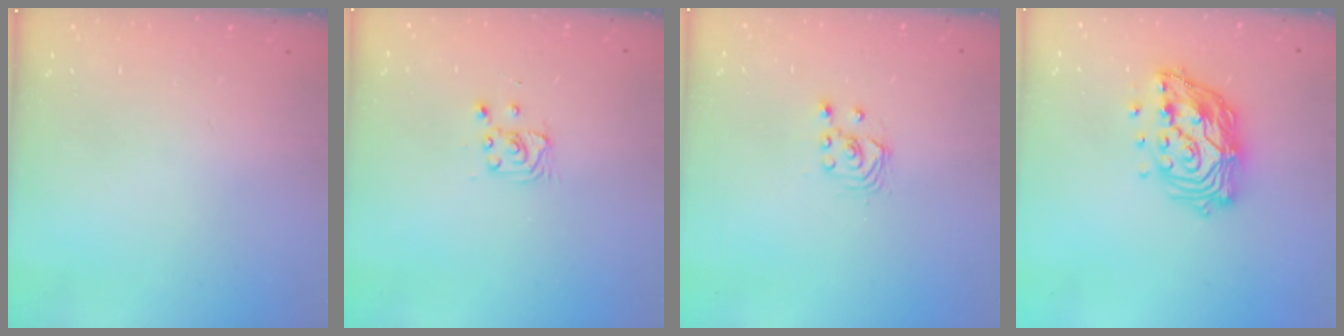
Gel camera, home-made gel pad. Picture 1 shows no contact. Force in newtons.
{"total": 2.9, "press": 2.9, "slide": 0.4}
{"total": 1.7, "press": 1.7, "slide": 0.2}
{"total": 14.9, "press": 14.9, "slide": 1.3}